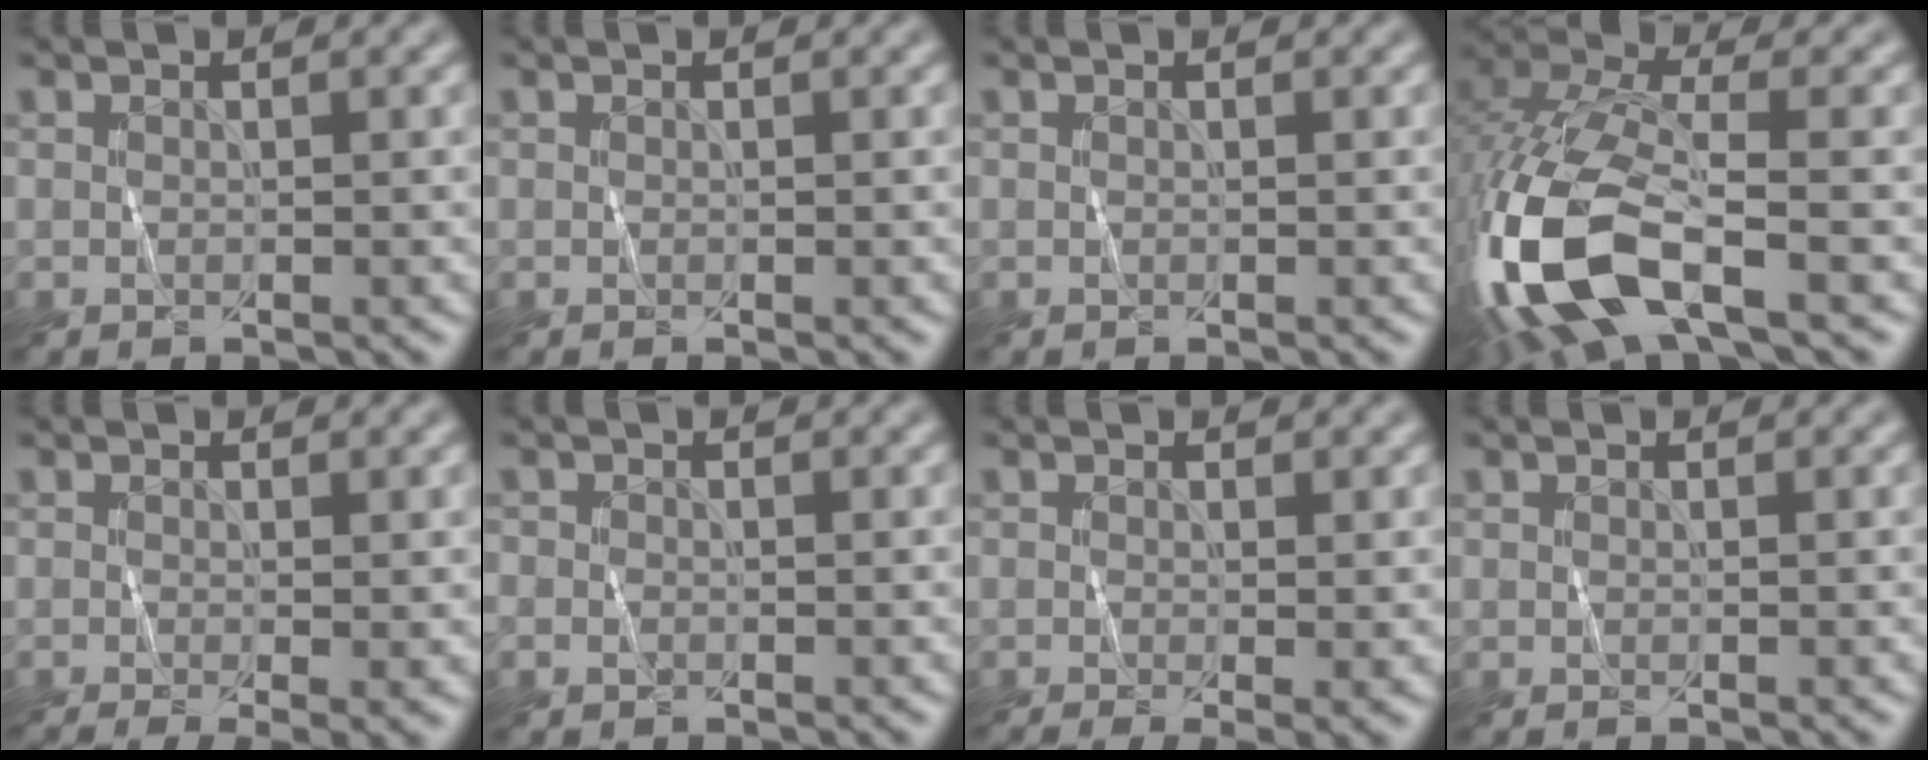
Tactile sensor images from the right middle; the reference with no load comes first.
{"total": 0.0}
{"total": 0.0}
{"total": 12.8, "force": [-5.2, 5.6, 10.4], "torque": [-0.252, -0.017, -0.106]}
{"total": 3.8, "force": [-1.4, 1.0, 3.4], "torque": [-0.051, -0.014, -0.017]}
{"total": 1.2, "force": [-0.4, 1.0, 0.5], "torque": [-0.005, -0.004, -0.009]}
{"total": 3.0, "force": [-0.9, 0.7, 2.7], "torque": [-0.044, -0.013, -0.013]}
{"total": 0.0}